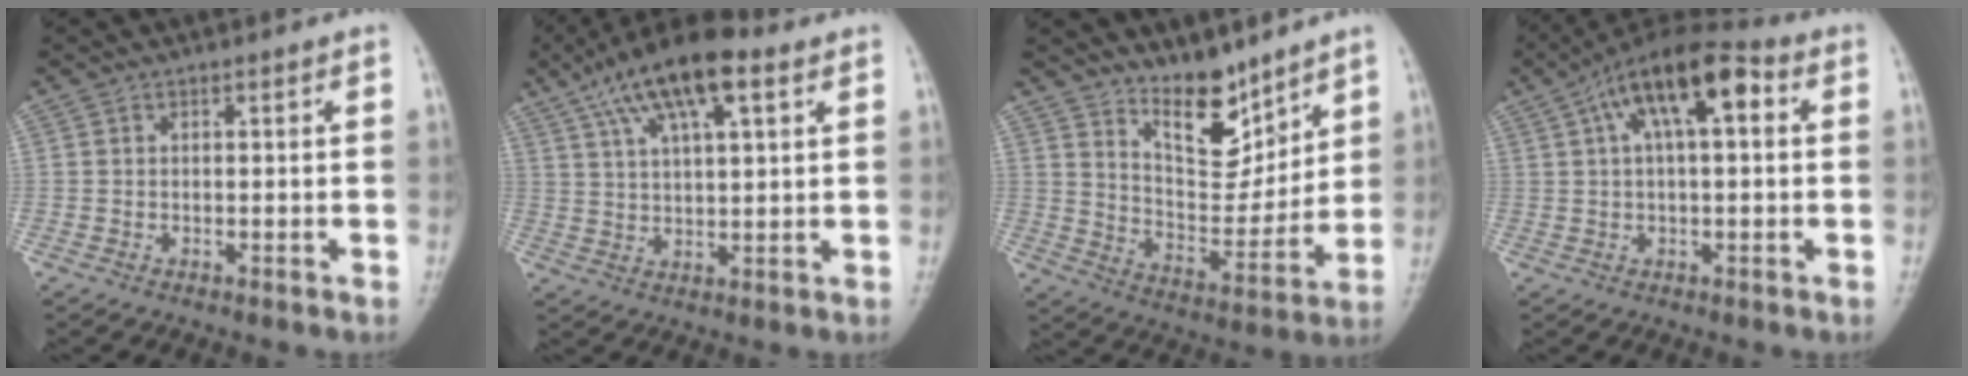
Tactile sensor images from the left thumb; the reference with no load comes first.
{"total": 14.3, "force": [7.4, 5.0, 11.2], "torque": [-0.178, 0.001, 0.126]}
{"total": 11.4, "force": [8.5, 4.8, 5.9], "torque": [-0.064, -0.078, 0.160]}
{"total": 13.7, "force": [4.2, 5.7, 11.8], "torque": [-0.183, 0.034, 0.061]}